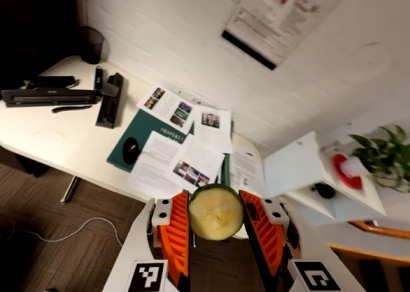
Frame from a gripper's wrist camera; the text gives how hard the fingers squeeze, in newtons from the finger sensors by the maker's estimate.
{"total": 9.4, "left": 9.8, "right": 8.9}